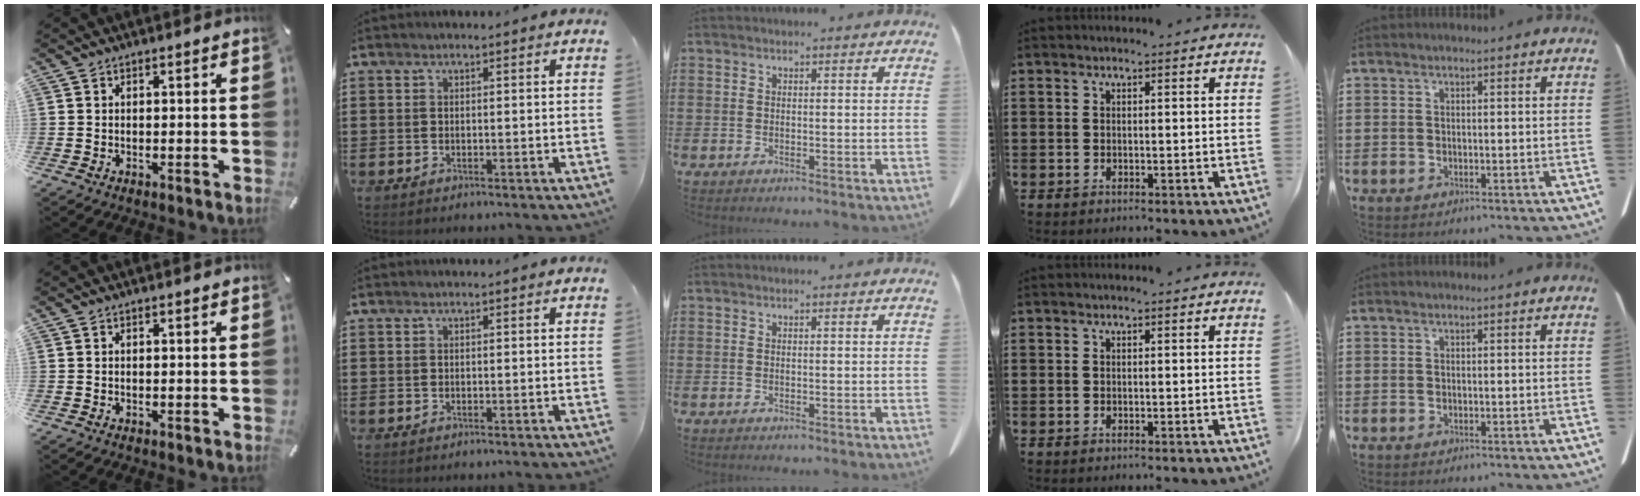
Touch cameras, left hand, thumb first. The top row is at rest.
{}